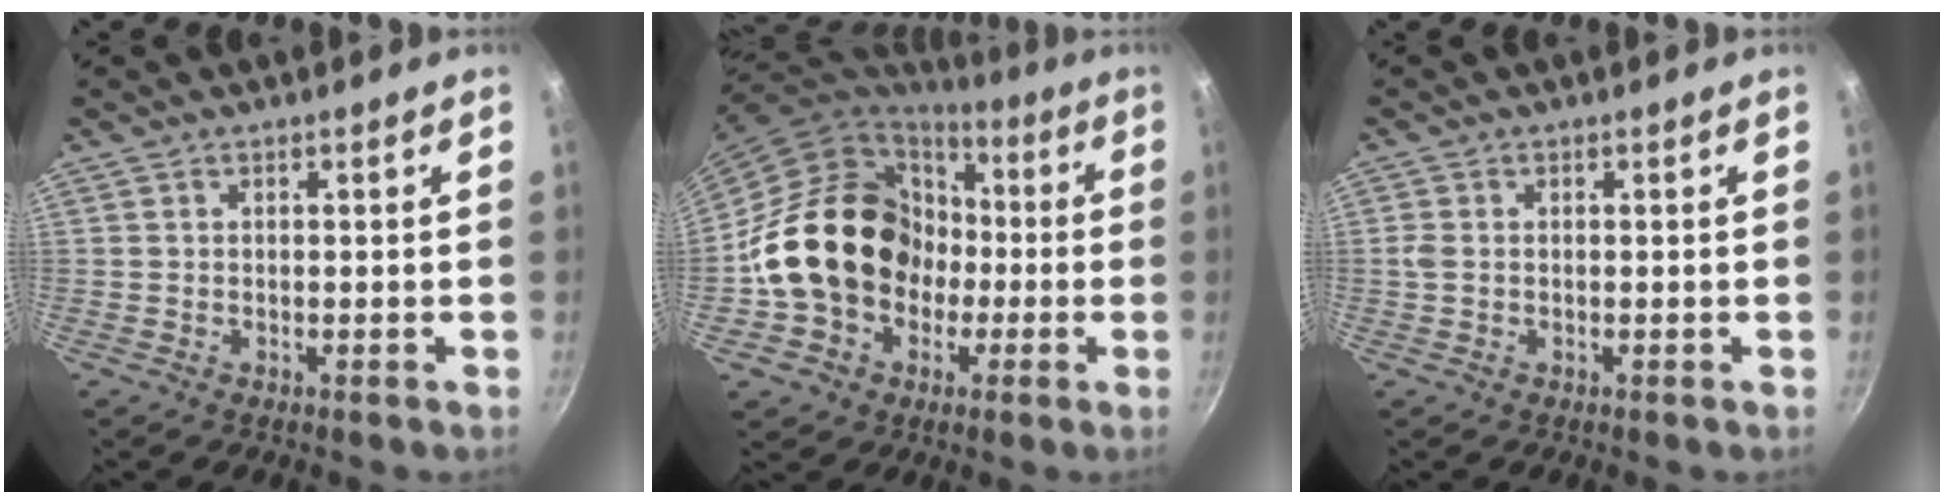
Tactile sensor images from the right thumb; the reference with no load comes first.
{"total": 20.7, "force": [-1.3, 17.4, 11.2], "torque": [-0.170, 0.047, -0.013]}
{"total": 1.8, "force": [0.0, 1.3, 1.2], "torque": [-0.028, 0.002, -0.001]}